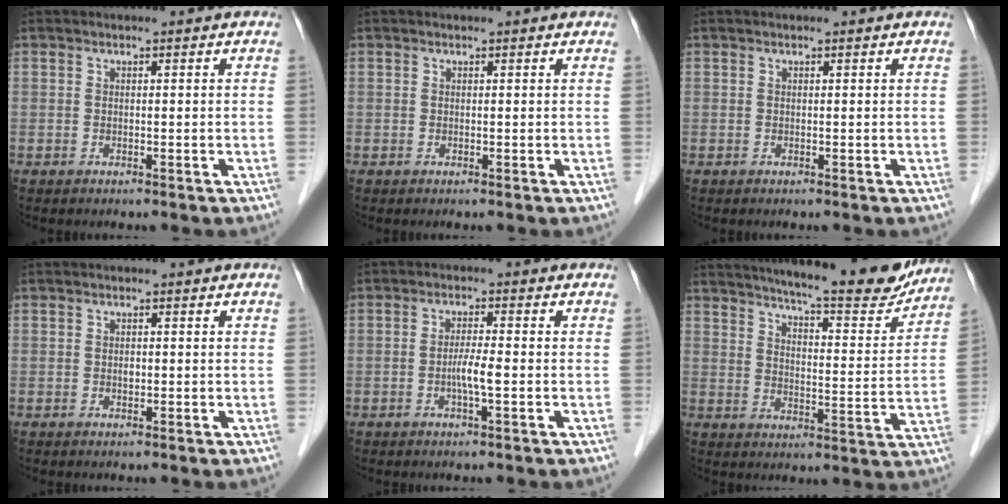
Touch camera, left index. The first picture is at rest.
{"total": 0.8, "force": [0.8, 0.1, 0.2], "torque": [-0.009, 0.006, 0.008]}
{"total": 0.0}
{"total": 0.7, "force": [-0.1, 0.5, 0.5], "torque": [-0.010, 0.001, -0.001]}
{"total": 3.2, "force": [-0.8, 0.0, 3.0], "torque": [-0.061, -0.002, -0.018]}
{"total": 18.1, "force": [16.3, 1.9, 7.7], "torque": [-0.110, -0.038, 0.209]}